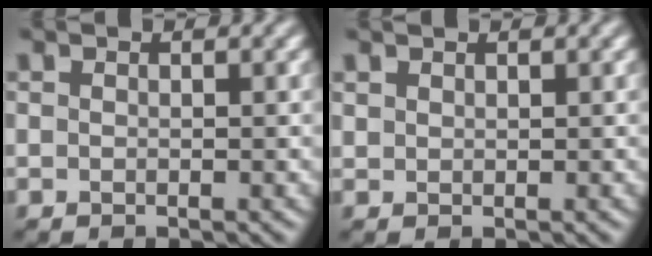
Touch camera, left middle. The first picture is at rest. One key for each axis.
{"total": 0.8, "fx": 0.7, "fy": 0.3, "fz": 0.0, "tx": -0.005, "ty": 0.000, "tz": 0.019}